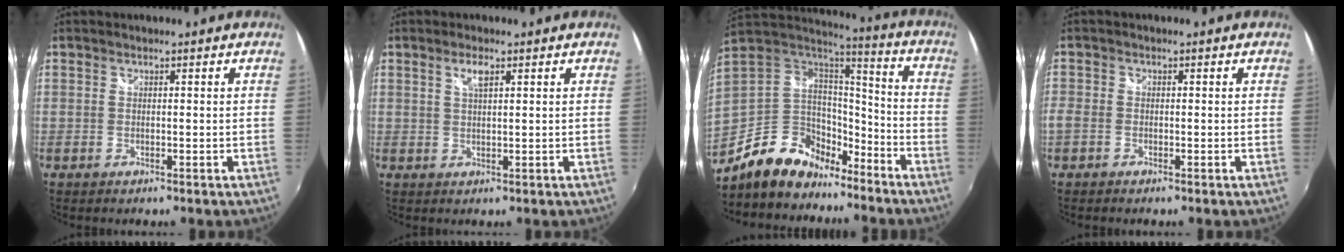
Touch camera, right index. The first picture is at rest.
{"total": 2.4, "force": [1.2, 0.7, 1.9], "torque": [-0.034, 0.002, 0.019]}
{"total": 18.3, "force": [-12.5, 11.1, 7.5], "torque": [-0.184, 0.021, -0.209]}
{"total": 2.6, "force": [-1.6, 1.6, 1.2], "torque": [-0.029, -0.005, -0.037]}